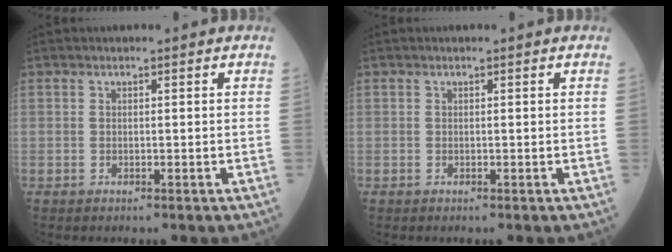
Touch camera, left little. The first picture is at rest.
{"total": 0.0}